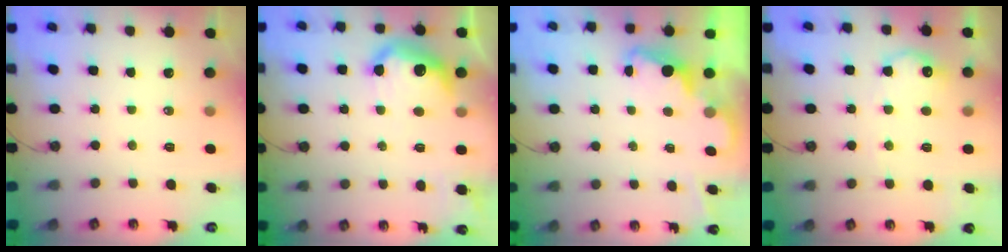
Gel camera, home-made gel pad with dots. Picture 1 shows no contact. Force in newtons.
{"total": 11.9, "press": 11.9, "slide": 0.5}
{"total": 2.3, "press": 2.2, "slide": 0.5}
{"total": 10.3, "press": 10.3, "slide": 0.3}